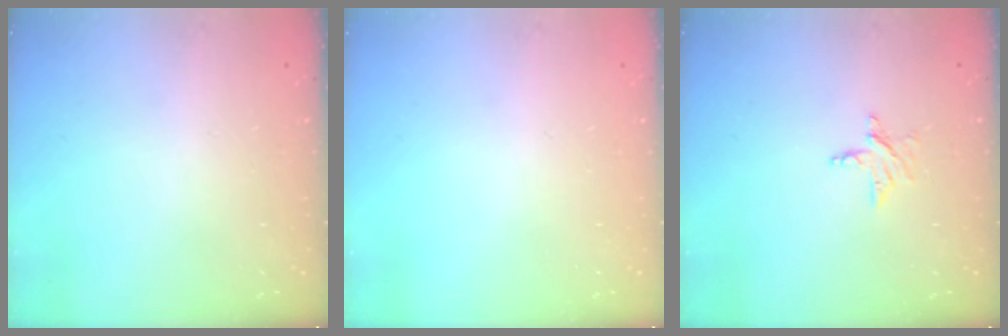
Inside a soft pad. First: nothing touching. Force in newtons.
{"total": 0.0}
{"total": 3.5, "press": 3.4, "slide": 0.3}